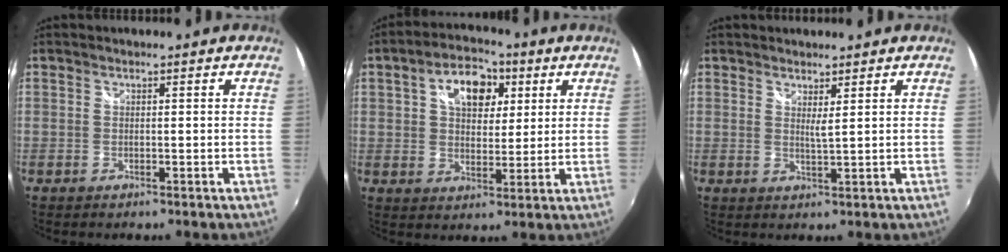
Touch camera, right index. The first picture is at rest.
{"total": 10.7, "force": [4.0, 6.7, 7.3], "torque": [-0.123, 0.028, 0.064]}
{"total": 2.0, "force": [1.4, 0.0, 1.5], "torque": [-0.028, -0.005, 0.020]}